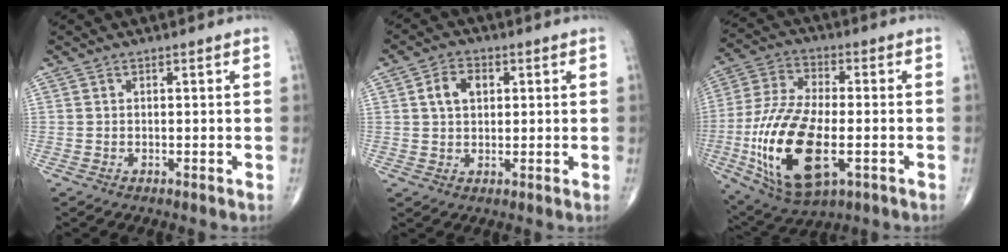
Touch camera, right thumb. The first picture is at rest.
{"total": 5.4, "force": [1.4, 3.8, 3.6], "torque": [-0.050, 0.006, 0.022]}
{"total": 20.8, "force": [-4.8, 9.4, 17.9], "torque": [-0.369, 0.002, -0.076]}